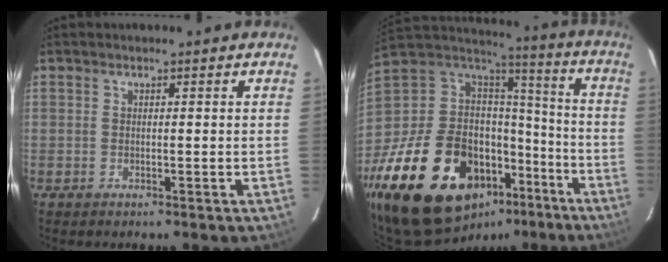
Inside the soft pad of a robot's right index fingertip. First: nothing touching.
{"total": 32.3, "force": [-17.7, 18.0, 20.2], "torque": [-0.401, 0.005, -0.274]}